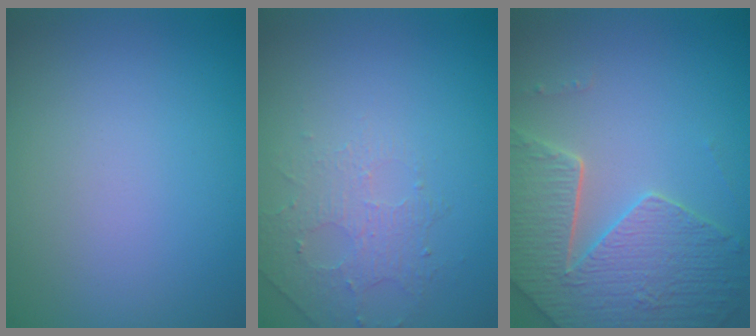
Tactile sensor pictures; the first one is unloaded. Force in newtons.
{"total": 1.6, "press": 1.2, "slide": 1.0}
{"total": 7.2, "press": 5.5, "slide": 4.7}